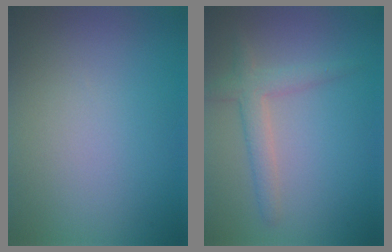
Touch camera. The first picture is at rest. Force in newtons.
{"total": 2.6, "press": 2.6, "slide": 0.1}